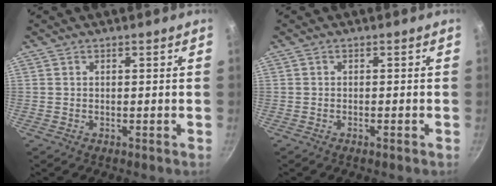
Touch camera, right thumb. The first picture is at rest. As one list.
[{"total": 0.9, "force": [-0.6, 0.1, 0.6], "torque": [-0.018, 0.003, -0.013]}]